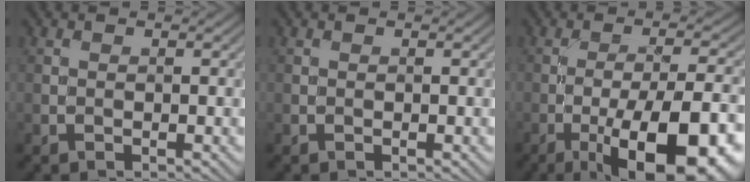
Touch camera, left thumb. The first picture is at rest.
{"total": 0.0}
{"total": 15.9, "force": [-7.4, 5.1, 13.1], "torque": [-0.174, 0.002, -0.103]}